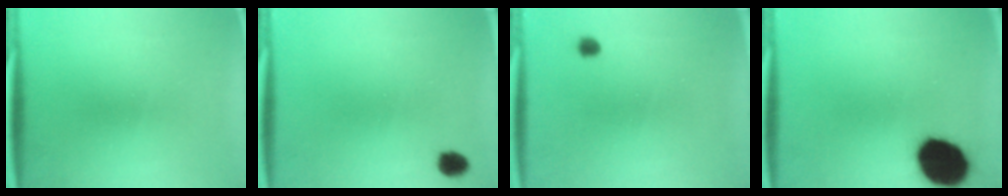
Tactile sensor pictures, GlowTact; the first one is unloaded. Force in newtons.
{"total": 2.4}
{"total": 1.3}
{"total": 16.7}